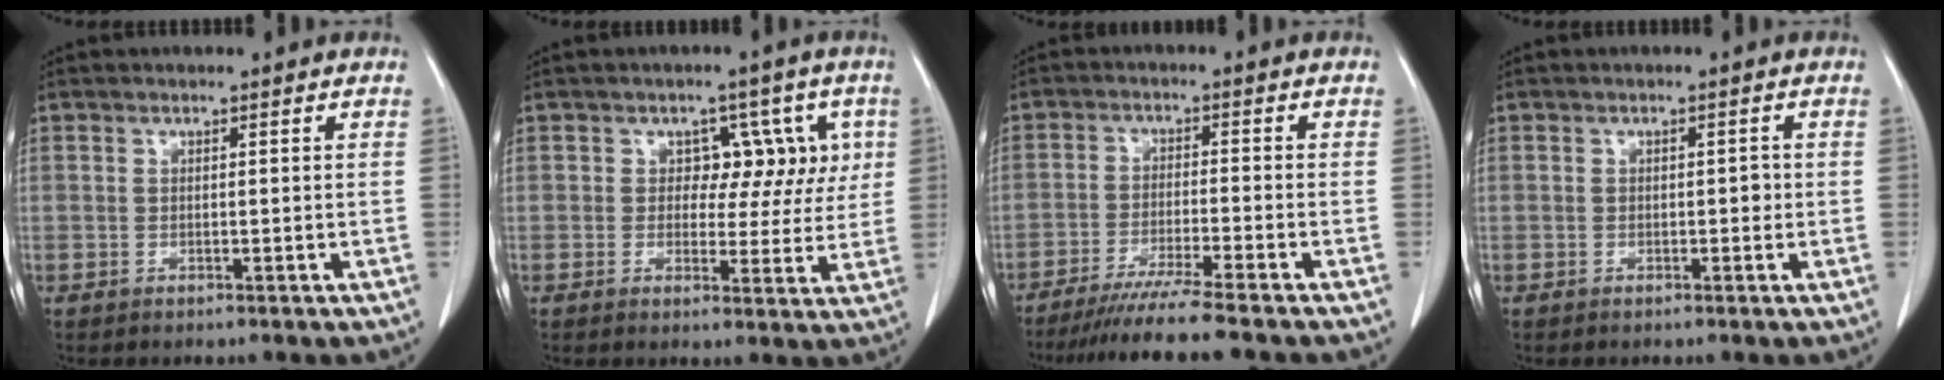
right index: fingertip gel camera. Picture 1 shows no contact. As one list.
[{"total": 6.3, "force": [1.5, 4.9, 3.7], "torque": [-0.023, 0.018, 0.019]}, {"total": 9.3, "force": [-7.8, -1.7, 4.6], "torque": [-0.059, -0.032, -0.127]}, {"total": 1.2, "force": [-0.2, 0.6, 0.9], "torque": [-0.008, 0.004, -0.003]}]